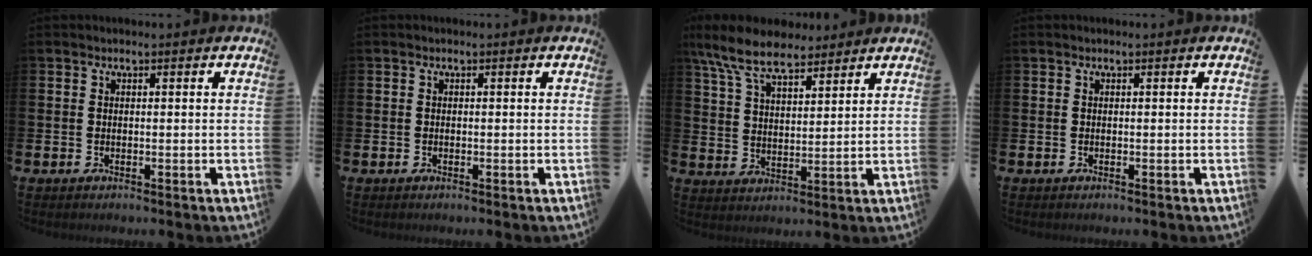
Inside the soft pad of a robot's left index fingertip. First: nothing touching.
{"total": 0.6, "force": [-0.5, -0.1, -0.4], "torque": [0.000, 0.003, -0.009]}
{"total": 8.1, "force": [7.1, 2.5, 2.8], "torque": [-0.087, -0.024, 0.132]}
{"total": 0.0}